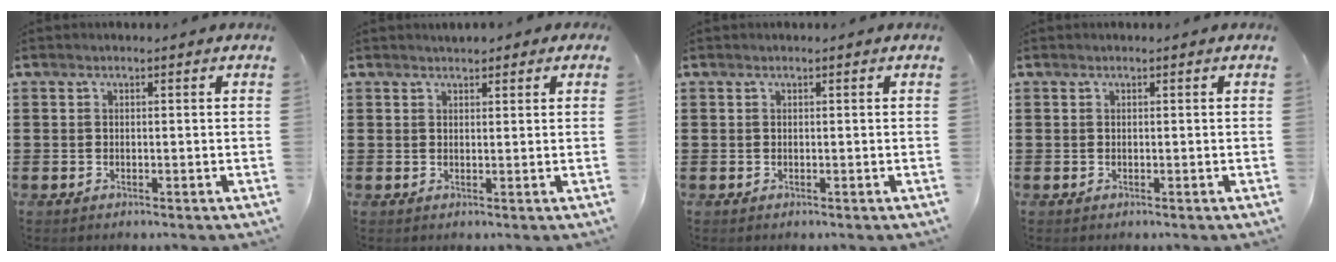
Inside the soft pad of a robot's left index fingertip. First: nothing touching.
{"total": 1.5, "force": [1.3, 0.6, 0.4], "torque": [-0.010, 0.006, 0.025]}
{"total": 0.0}
{"total": 0.0}